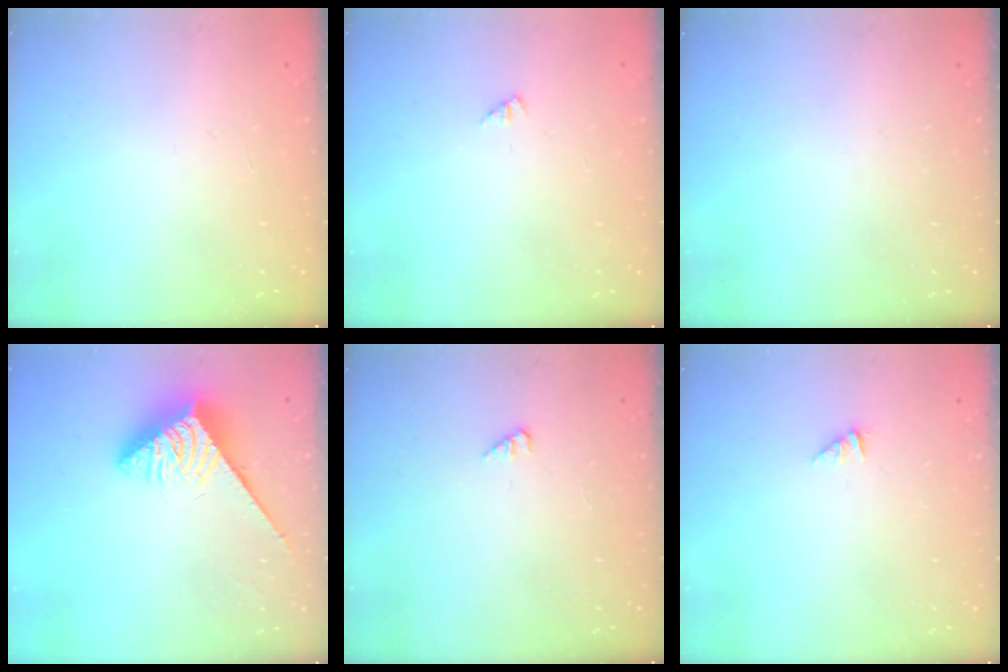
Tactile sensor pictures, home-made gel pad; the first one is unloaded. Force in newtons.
{"total": 1.0, "press": 1.0, "slide": 0.3}
{"total": 0.0}
{"total": 3.8, "press": 3.8, "slide": 0.6}
{"total": 1.6, "press": 1.6, "slide": 0.2}
{"total": 0.0}